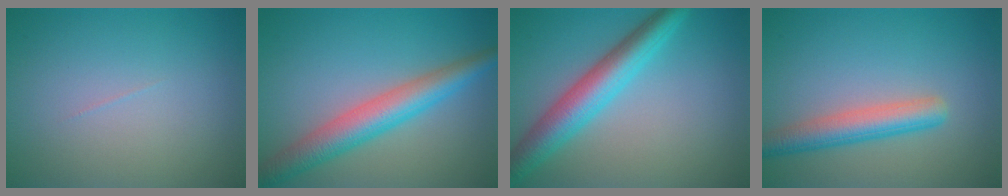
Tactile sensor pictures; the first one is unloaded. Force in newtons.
{"total": 5.5, "press": 5.5, "slide": 0.1}
{"total": 5.7, "press": 5.7, "slide": 0.2}
{"total": 4.0, "press": 4.0, "slide": 0.2}